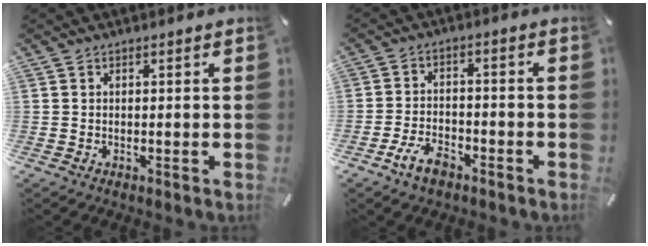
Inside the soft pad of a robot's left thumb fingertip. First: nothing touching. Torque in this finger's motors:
{"motor_torque": [-0.43, 0.70, 0.28, 0.20, 0.11]}